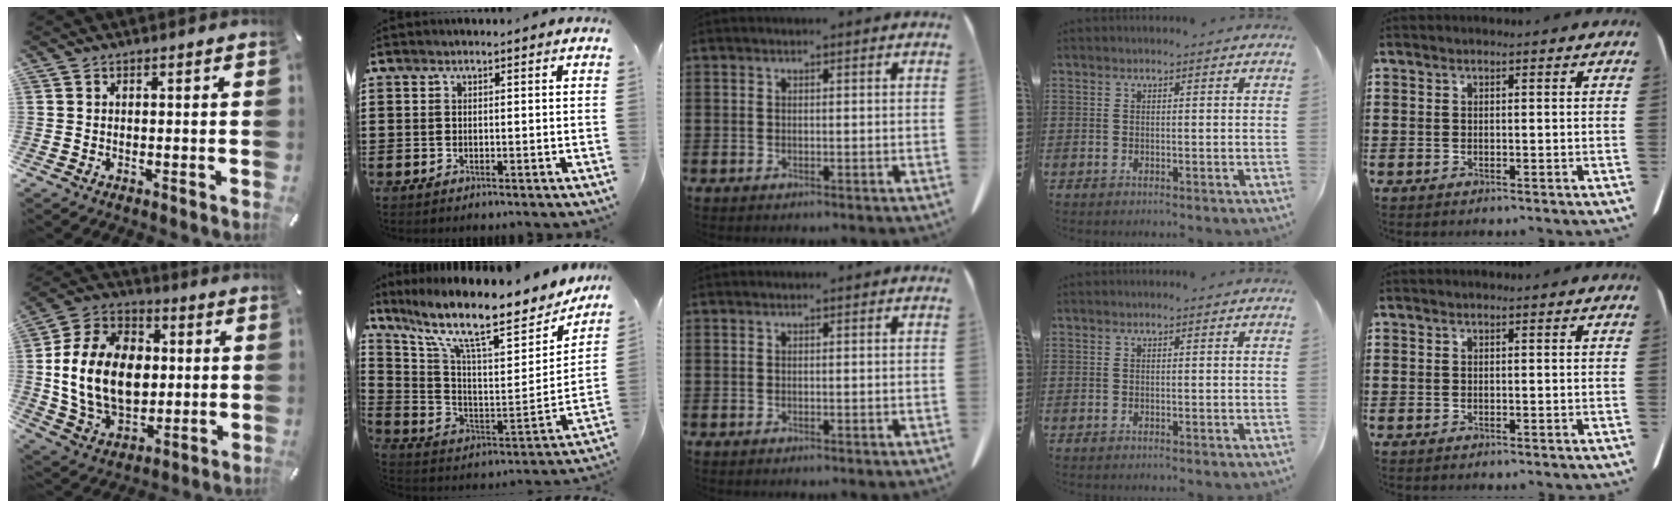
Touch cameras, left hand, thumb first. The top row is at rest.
{"thumb": {"total": 18.5, "force": [0.1, 14.1, 12.0], "torque": [-0.266, 0.004, 0.001]}, "index": {"total": 13.2, "force": [10.1, 2.4, 8.1], "torque": [-0.173, -0.074, 0.161]}}